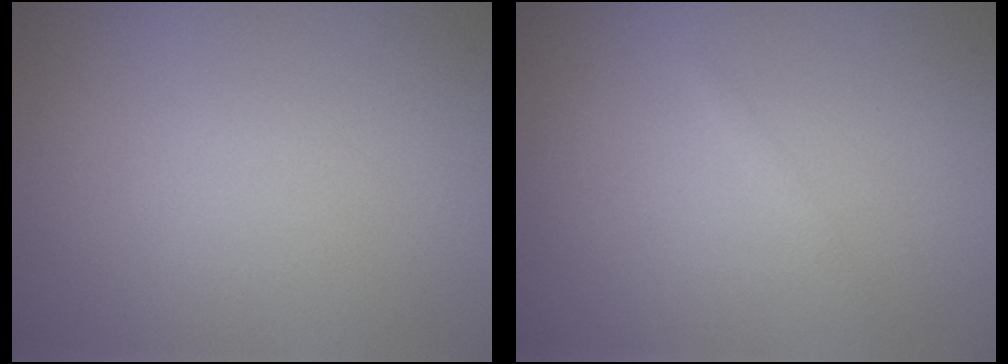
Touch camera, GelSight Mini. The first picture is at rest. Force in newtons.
{"total": 0.5, "press": 0.5, "slide": 0.0}